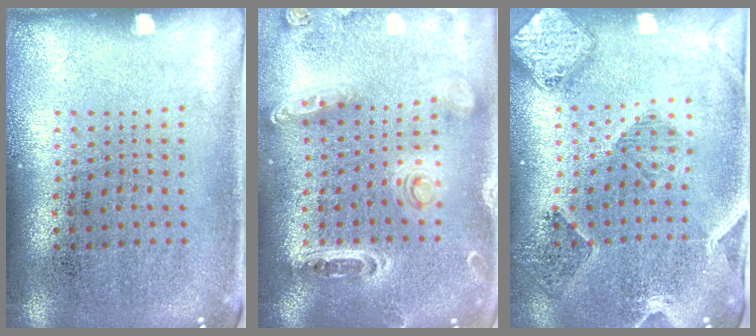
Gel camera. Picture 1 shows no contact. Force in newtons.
{"total": 1.3, "press": 1.3, "slide": 0.2}
{"total": 1.5, "press": 1.5, "slide": 0.3}